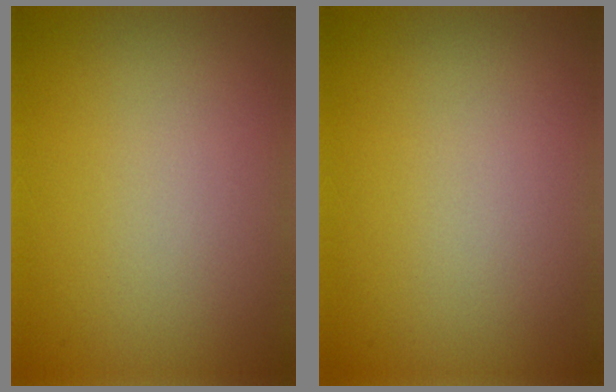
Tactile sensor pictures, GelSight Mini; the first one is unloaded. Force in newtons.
{"total": 0.0}